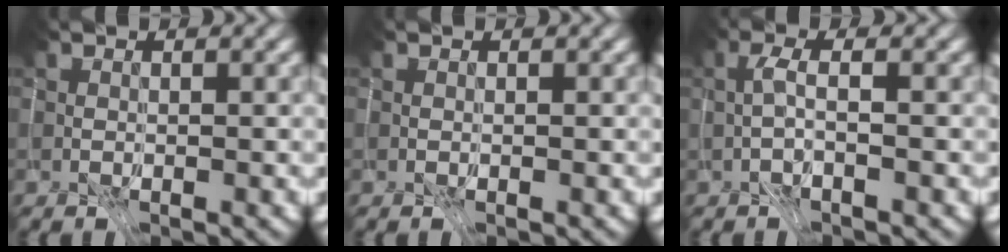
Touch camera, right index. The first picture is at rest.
{"total": 0.0}
{"total": 4.0, "force": [-2.8, -2.7, -0.5], "torque": [0.018, -0.020, -0.033]}